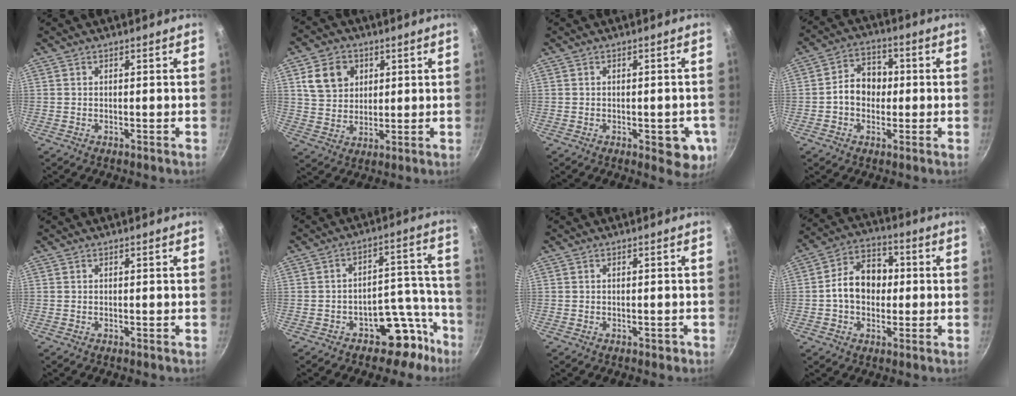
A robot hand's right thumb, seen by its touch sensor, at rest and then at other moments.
{"total": 9.2, "force": [3.3, 7.4, 4.3], "torque": [-0.049, -0.007, 0.065]}
{"total": 6.3, "force": [-2.2, 2.7, 5.2], "torque": [-0.041, 0.006, -0.019]}
{"total": 8.1, "force": [-0.4, 6.3, 5.1], "torque": [-0.059, 0.024, -0.018]}
{"total": 0.0}
{"total": 10.3, "force": [-6.7, 5.8, 5.2], "torque": [-0.025, 0.099, -0.095]}
{"total": 0.6, "force": [-0.4, 0.4, 0.4], "torque": [0.000, 0.000, -0.005]}
{"total": 11.0, "force": [-0.1, 8.1, 7.4], "torque": [-0.101, 0.028, -0.012]}